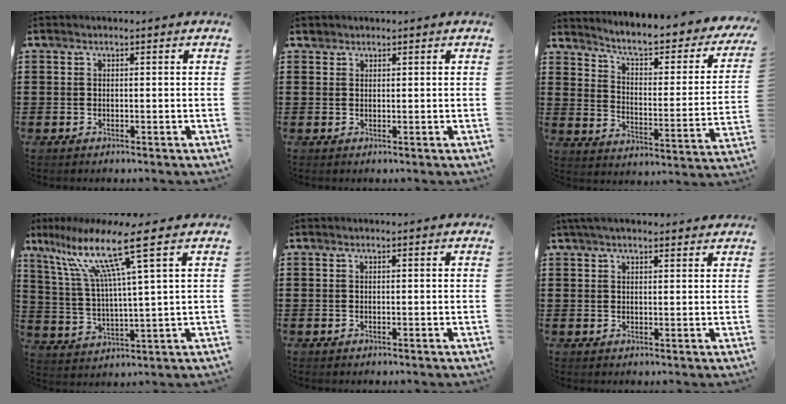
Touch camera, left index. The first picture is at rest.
{"total": 1.0, "force": [0.9, 0.6, 0.1], "torque": [-0.004, 0.002, 0.018]}
{"total": 5.0, "force": [4.1, 0.4, 2.8], "torque": [-0.068, -0.041, 0.056]}
{"total": 12.5, "force": [7.3, 0.3, 10.1], "torque": [-0.225, -0.026, 0.115]}
{"total": 0.0}
{"total": 3.0, "force": [2.5, 0.5, 1.6], "torque": [-0.035, 0.004, 0.048]}